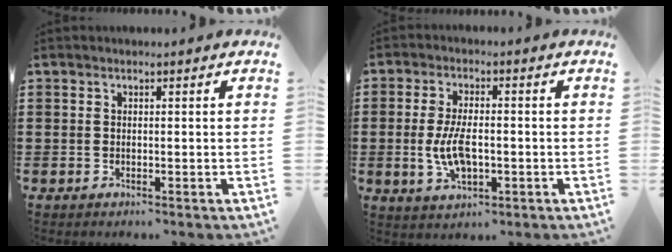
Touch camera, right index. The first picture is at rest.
{"total": 6.4, "force": [-1.1, 3.0, 5.5], "torque": [-0.124, -0.003, -0.024]}